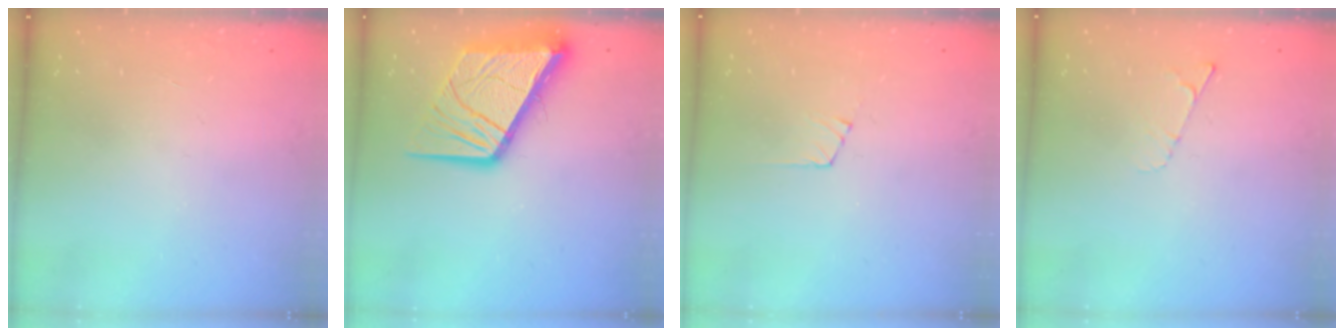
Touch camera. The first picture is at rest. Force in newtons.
{"total": 16.0, "press": 15.9, "slide": 2.0}
{"total": 3.7, "press": 3.6, "slide": 0.3}
{"total": 3.2, "press": 3.2, "slide": 0.4}